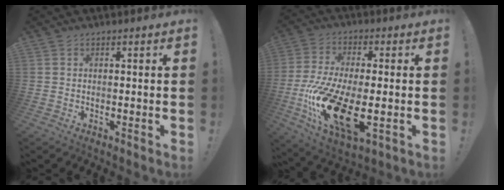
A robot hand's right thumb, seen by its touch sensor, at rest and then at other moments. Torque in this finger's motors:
{"motor_torque": [2.95, 2.06, 1.60, -1.17, 0.75]}